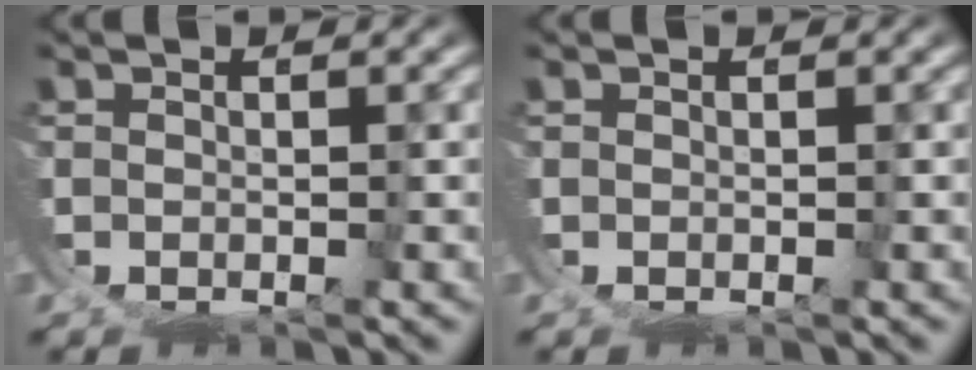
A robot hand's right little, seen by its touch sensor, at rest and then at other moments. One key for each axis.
{"total": 0.0}